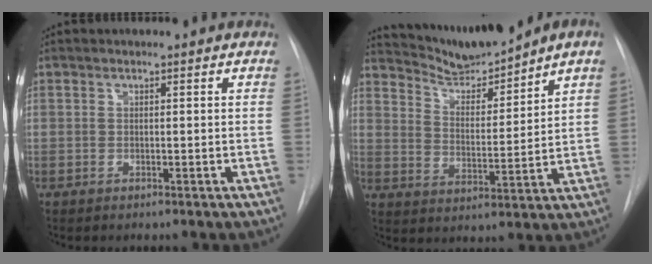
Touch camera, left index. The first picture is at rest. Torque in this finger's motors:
{"motor_torque": [0.45, -0.38, 0.31, 0.04]}